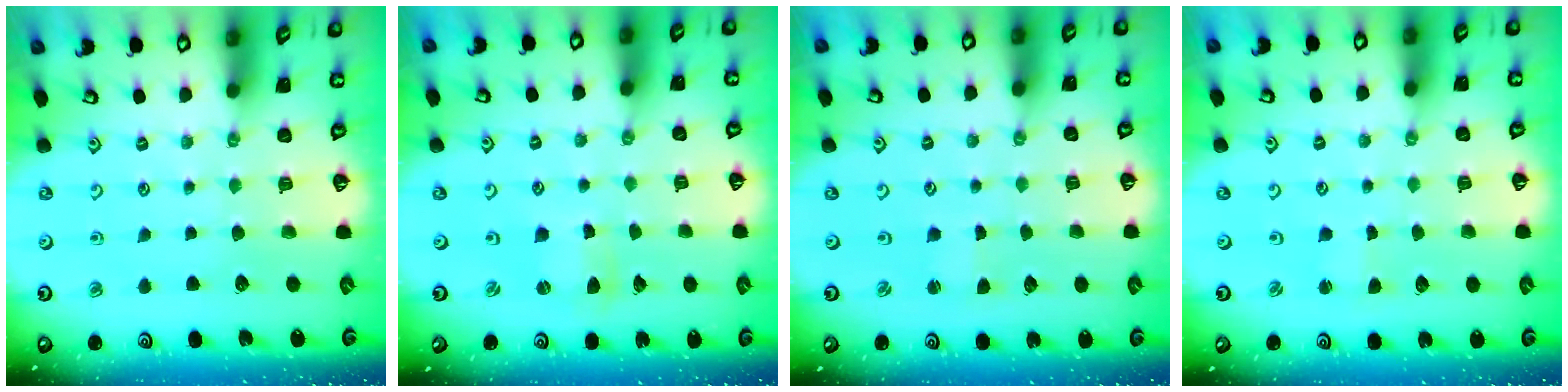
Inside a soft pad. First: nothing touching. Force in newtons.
{"total": 1.7, "press": 1.7, "slide": 0.3}
{"total": 1.3, "press": 1.3, "slide": 0.2}
{"total": 1.4, "press": 1.3, "slide": 0.3}